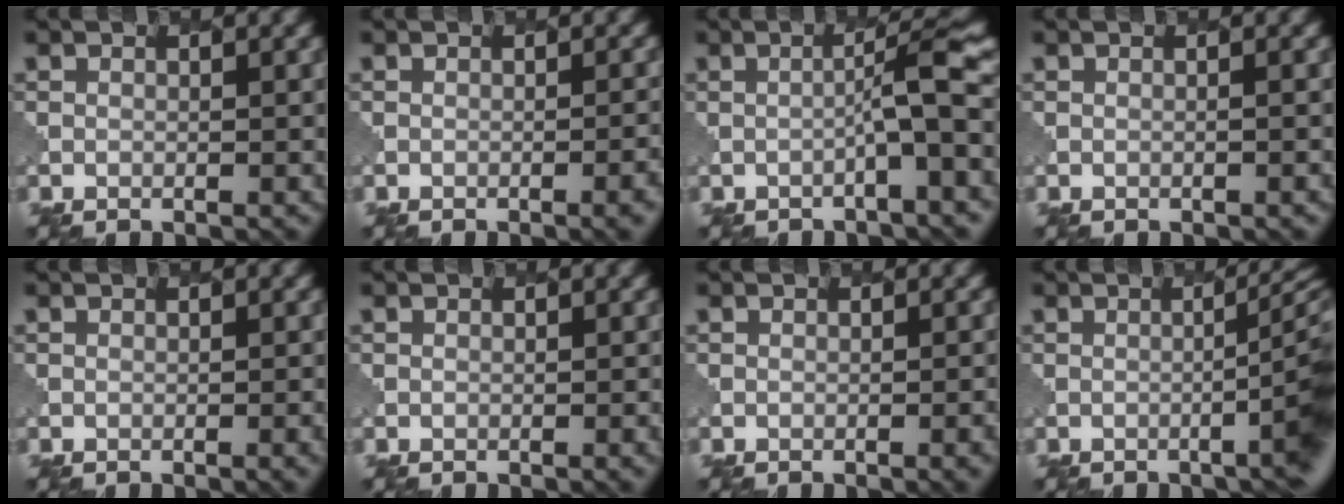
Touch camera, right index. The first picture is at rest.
{"total": 3.4, "force": [-1.8, 1.1, 2.6], "torque": [-0.008, 0.013, -0.019]}
{"total": 3.9, "force": [-1.1, 0.0, 3.8], "torque": [-0.054, 0.019, -0.027]}
{"total": 0.8, "force": [-0.2, 0.3, 0.7], "torque": [0.000, 0.002, -0.003]}
{"total": 1.6, "force": [-0.8, 0.5, 1.3], "torque": [-0.007, 0.003, -0.006]}
{"total": 0.9, "force": [-0.4, 0.2, 0.7], "torque": [-0.005, 0.002, -0.003]}
{"total": 2.5, "force": [-1.3, 0.8, 2.0], "torque": [-0.006, 0.008, -0.011]}
{"total": 6.3, "force": [-1.8, 1.0, 5.9], "torque": [-0.063, 0.011, -0.021]}